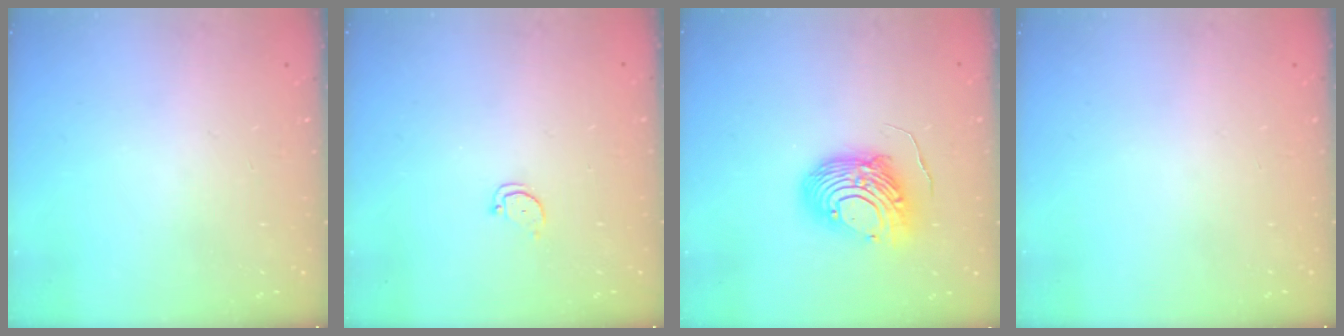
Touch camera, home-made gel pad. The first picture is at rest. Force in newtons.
{"total": 2.0, "press": 2.0, "slide": 0.2}
{"total": 12.2, "press": 12.1, "slide": 0.9}
{"total": 0.0}